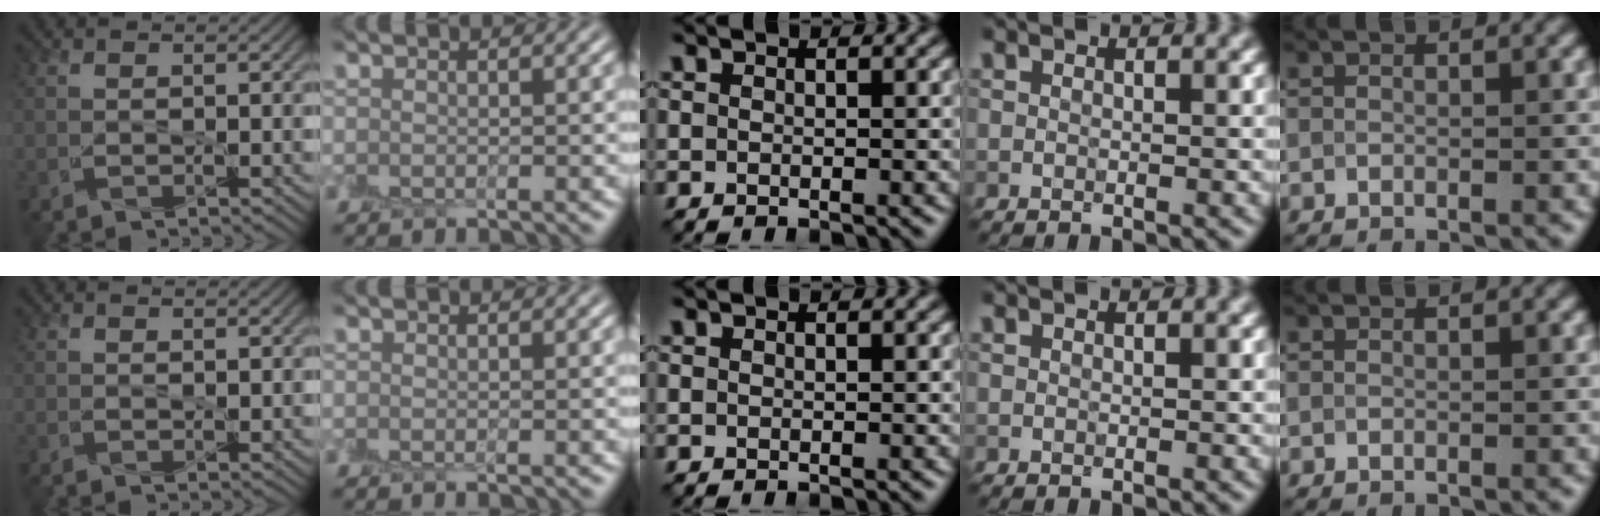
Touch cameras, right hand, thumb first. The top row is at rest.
{"thumb": {"total": 0.8, "force": [0.6, -0.1, 0.4], "torque": [-0.009, 0.003, 0.013]}}